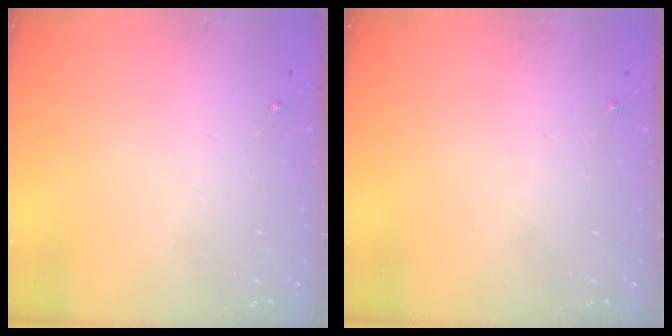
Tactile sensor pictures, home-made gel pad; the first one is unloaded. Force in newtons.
{"total": 0.0}